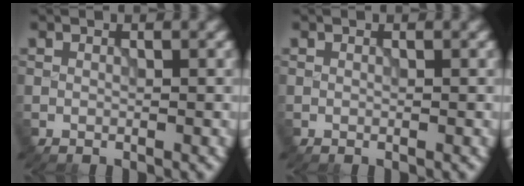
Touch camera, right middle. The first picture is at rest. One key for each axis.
{"total": 0.0}